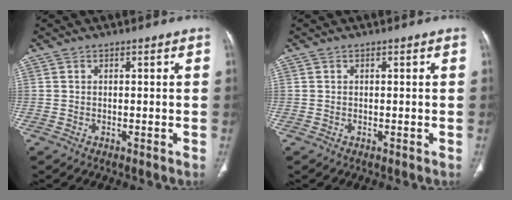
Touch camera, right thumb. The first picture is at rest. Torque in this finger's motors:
{"motor_torque": [-0.01, 0.00, -0.06, 0.06, 0.01]}